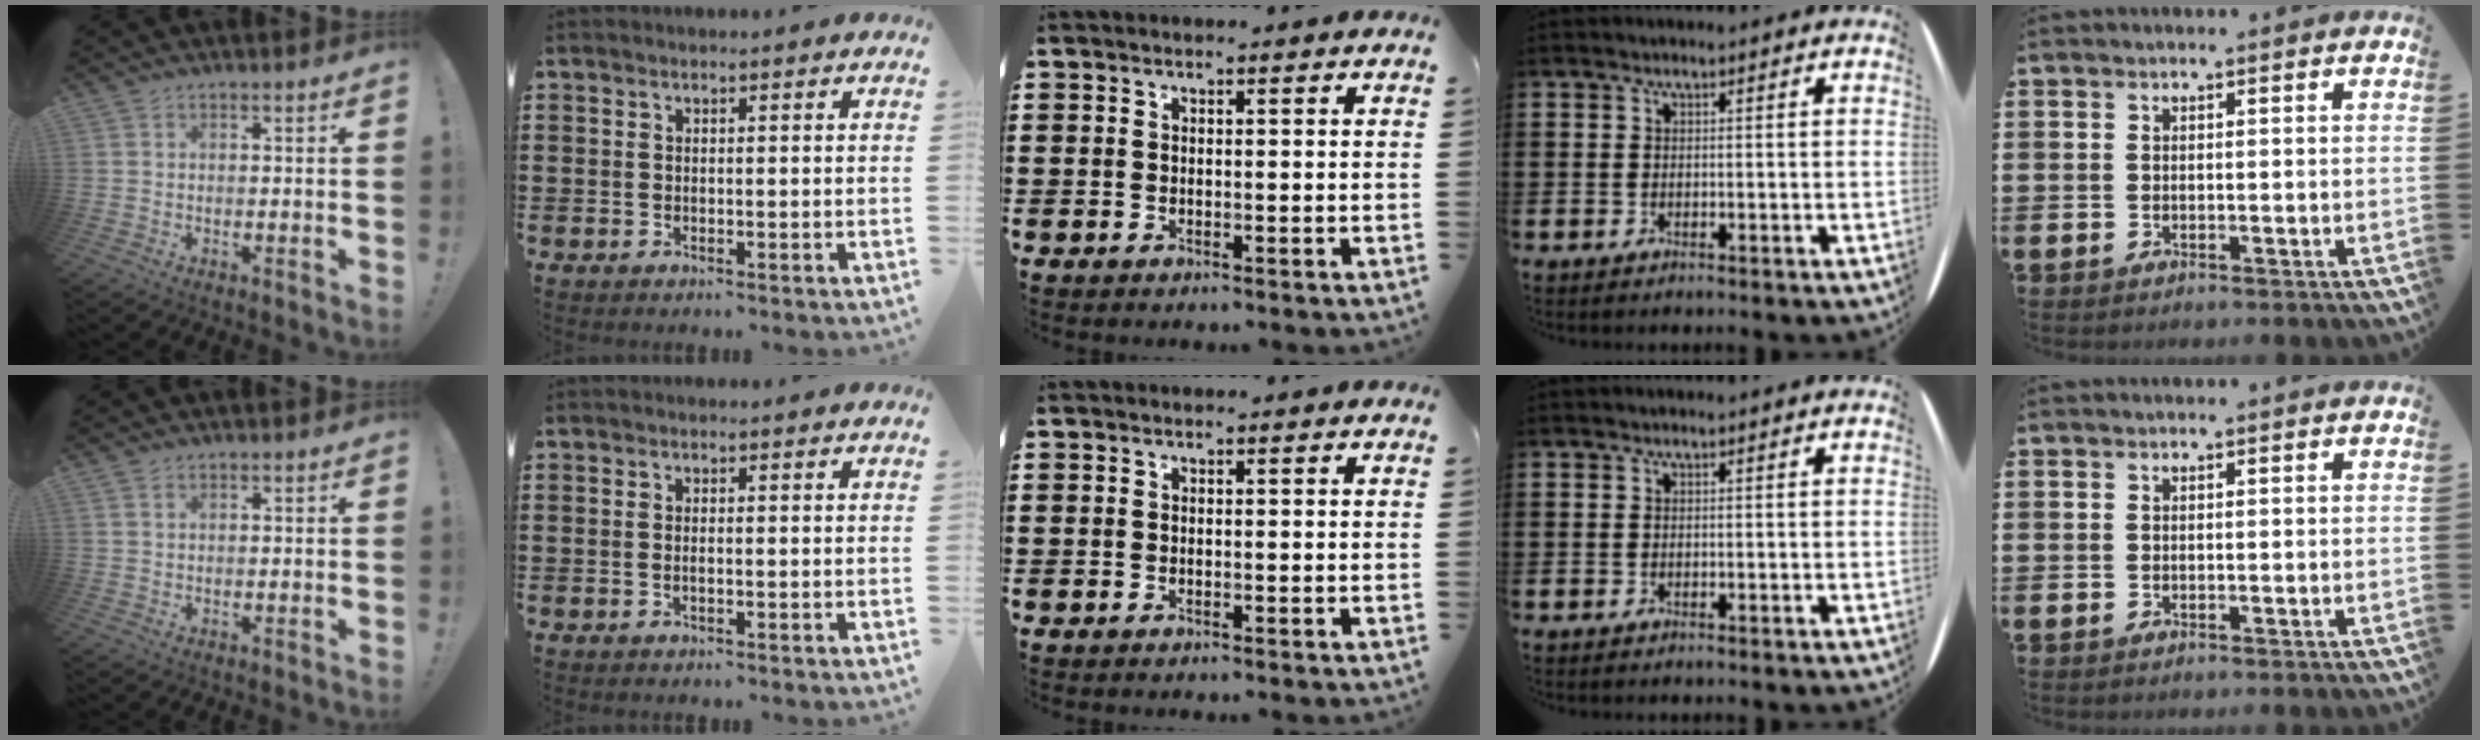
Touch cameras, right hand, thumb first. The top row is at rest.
{"thumb": {"total": 1.0, "force": [0.7, 0.5, 0.6], "torque": [-0.006, -0.001, 0.011]}, "index": {"total": 0.6, "force": [-0.2, 0.1, 0.6], "torque": [-0.011, -0.005, -0.002]}}